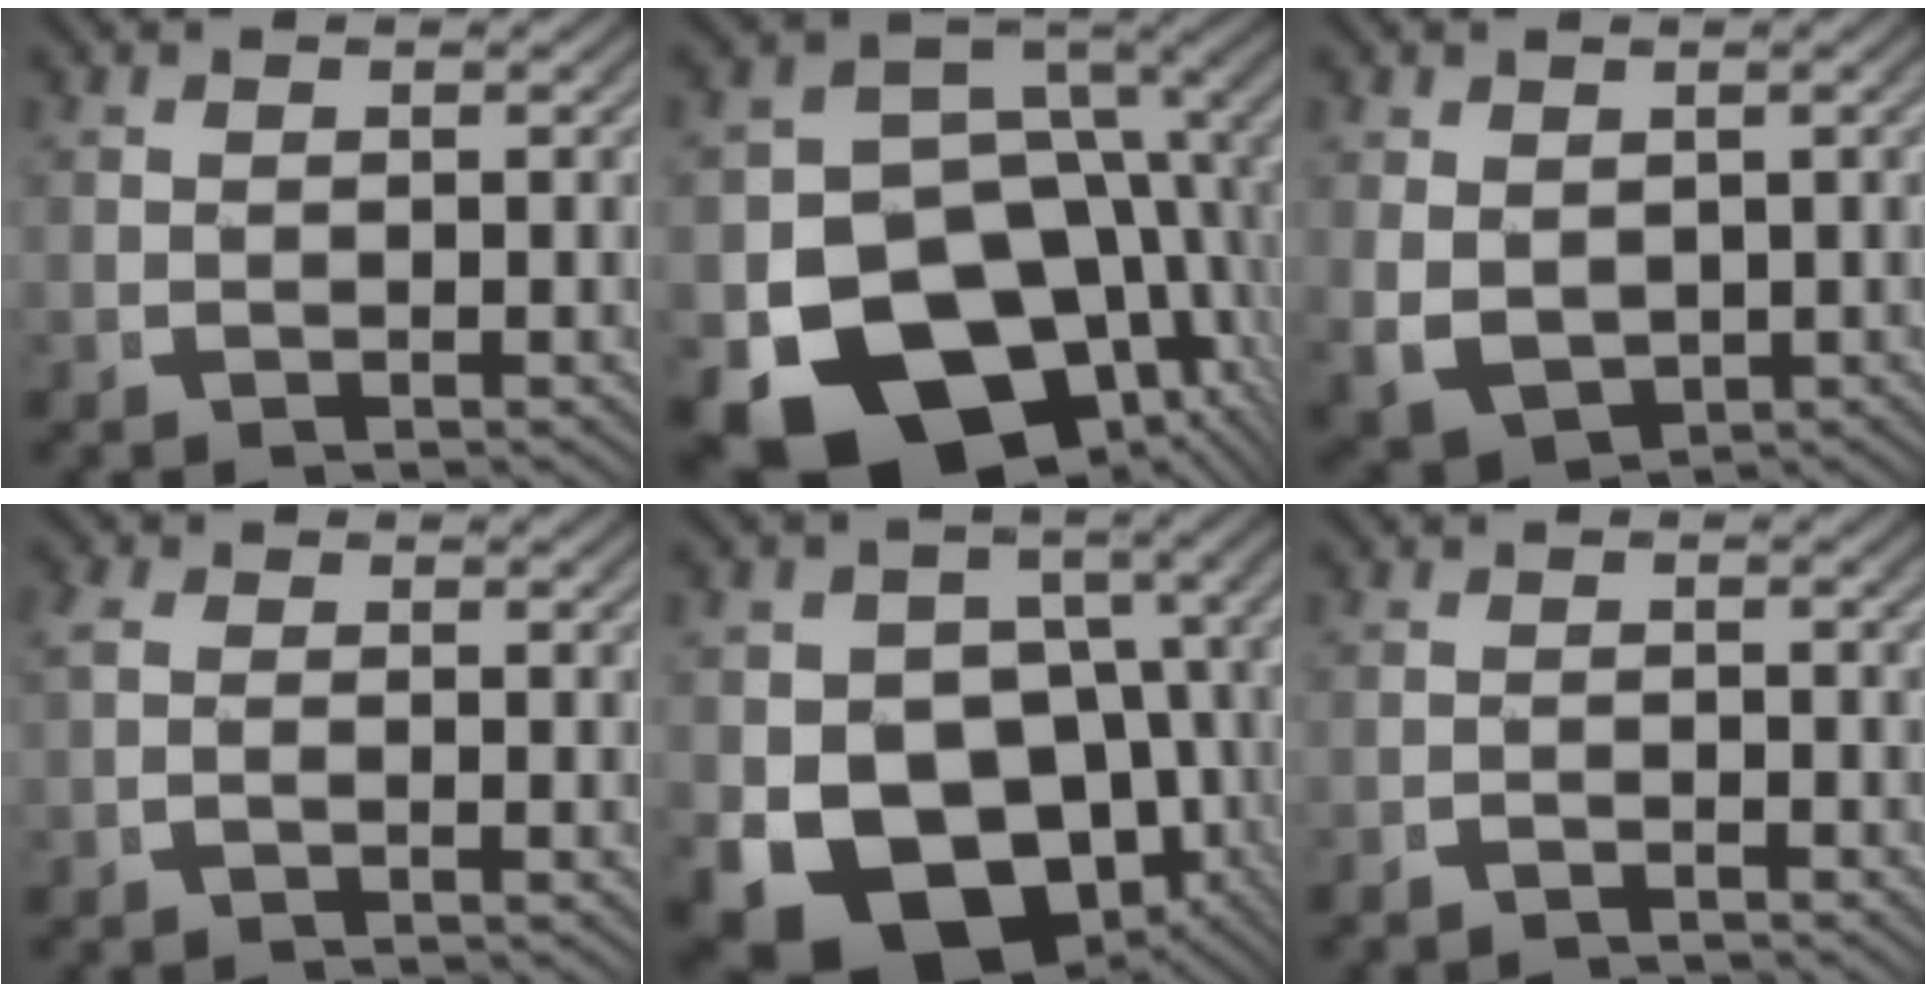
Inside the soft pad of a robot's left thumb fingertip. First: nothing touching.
{"total": 21.4, "force": [-7.6, 15.3, 13.0], "torque": [-0.271, -0.091, -0.092]}
{"total": 5.2, "force": [-1.1, 4.2, 2.9], "torque": [-0.075, -0.038, 0.010]}
{"total": 1.0, "force": [-0.2, 0.8, 0.6], "torque": [-0.022, -0.003, -0.002]}
{"total": 18.0, "force": [-5.8, 13.8, 10.1], "torque": [-0.213, -0.091, -0.064]}
{"total": 1.8, "force": [-1.8, 0.2, 0.0], "torque": [0.005, -0.008, -0.032]}